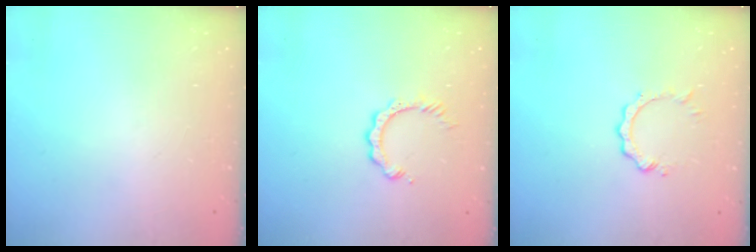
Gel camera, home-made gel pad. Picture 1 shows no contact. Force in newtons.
{"total": 4.3, "press": 4.3, "slide": 0.2}
{"total": 2.8, "press": 2.8, "slide": 0.4}